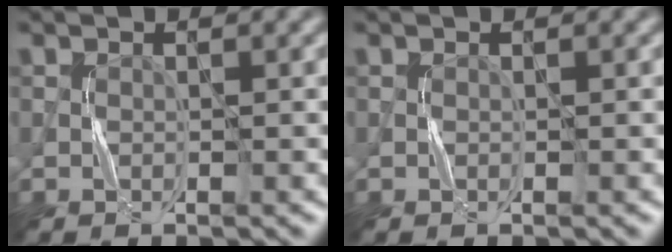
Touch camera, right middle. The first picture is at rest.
{"total": 0.0}